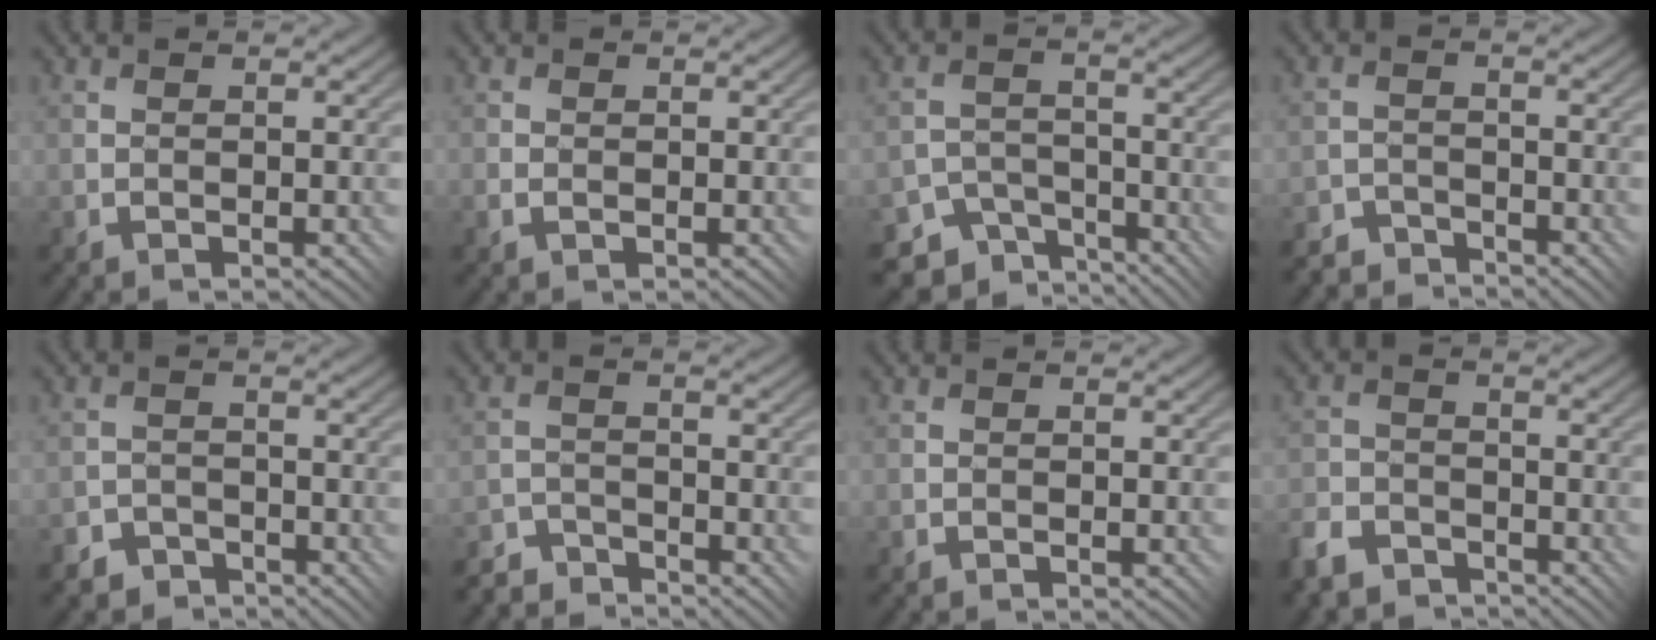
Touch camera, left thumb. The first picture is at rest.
{"total": 1.6, "force": [-0.5, 1.3, 0.8], "torque": [-0.016, -0.001, -0.011]}
{"total": 6.1, "force": [-4.8, 3.3, 1.6], "torque": [-0.024, -0.005, -0.081]}
{"total": 3.8, "force": [-3.7, 0.7, 0.0], "torque": [0.009, 0.008, -0.074]}
{"total": 3.3, "force": [-3.0, 1.5, 0.1], "torque": [0.005, 0.010, -0.057]}
{"total": 4.1, "force": [-4.0, 0.8, 0.2], "torque": [0.004, 0.006, -0.081]}
{"total": 0.0}
{"total": 5.7, "force": [-4.8, 2.8, 1.6], "torque": [-0.037, -0.003, -0.106]}